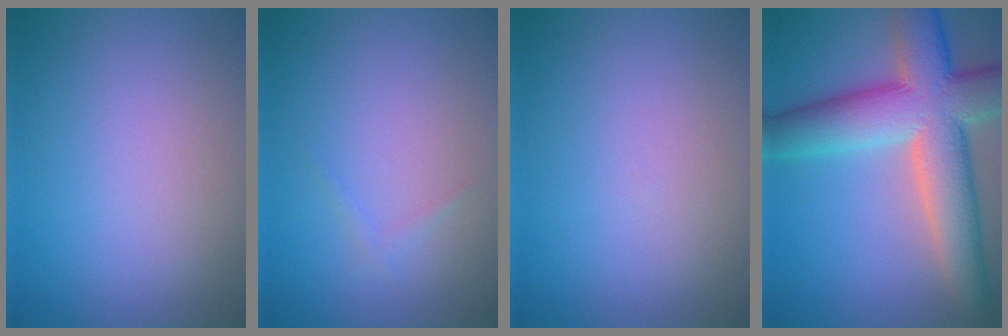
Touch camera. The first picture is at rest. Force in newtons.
{"total": 0.6, "press": 0.6, "slide": 0.0}
{"total": 0.0}
{"total": 11.0, "press": 11.0, "slide": 0.5}